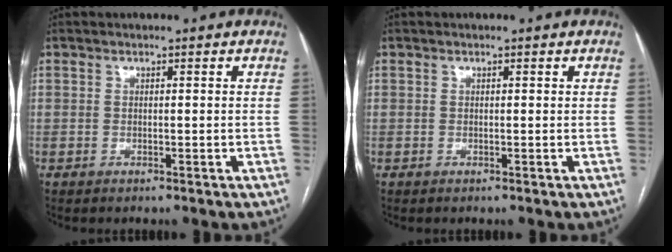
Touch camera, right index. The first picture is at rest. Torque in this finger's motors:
{"motor_torque": [-0.01, 0.01, 0.11, 0.01]}